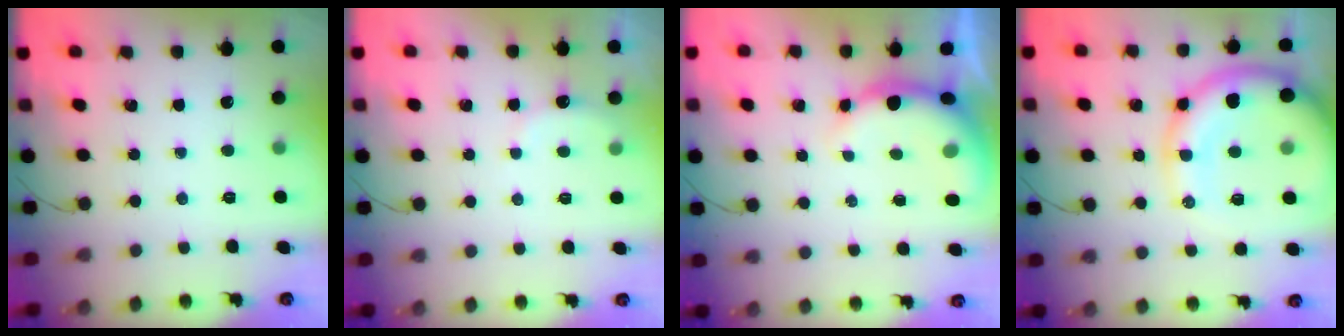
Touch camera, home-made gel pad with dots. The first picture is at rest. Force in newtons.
{"total": 4.0, "press": 3.9, "slide": 1.1}
{"total": 8.3, "press": 8.2, "slide": 1.5}
{"total": 16.7, "press": 16.5, "slide": 2.7}